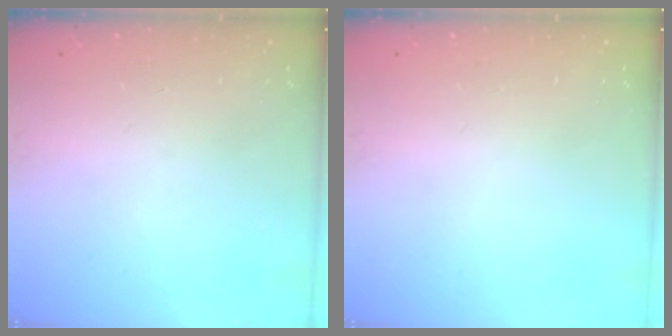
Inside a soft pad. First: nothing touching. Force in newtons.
{"total": 0.0}